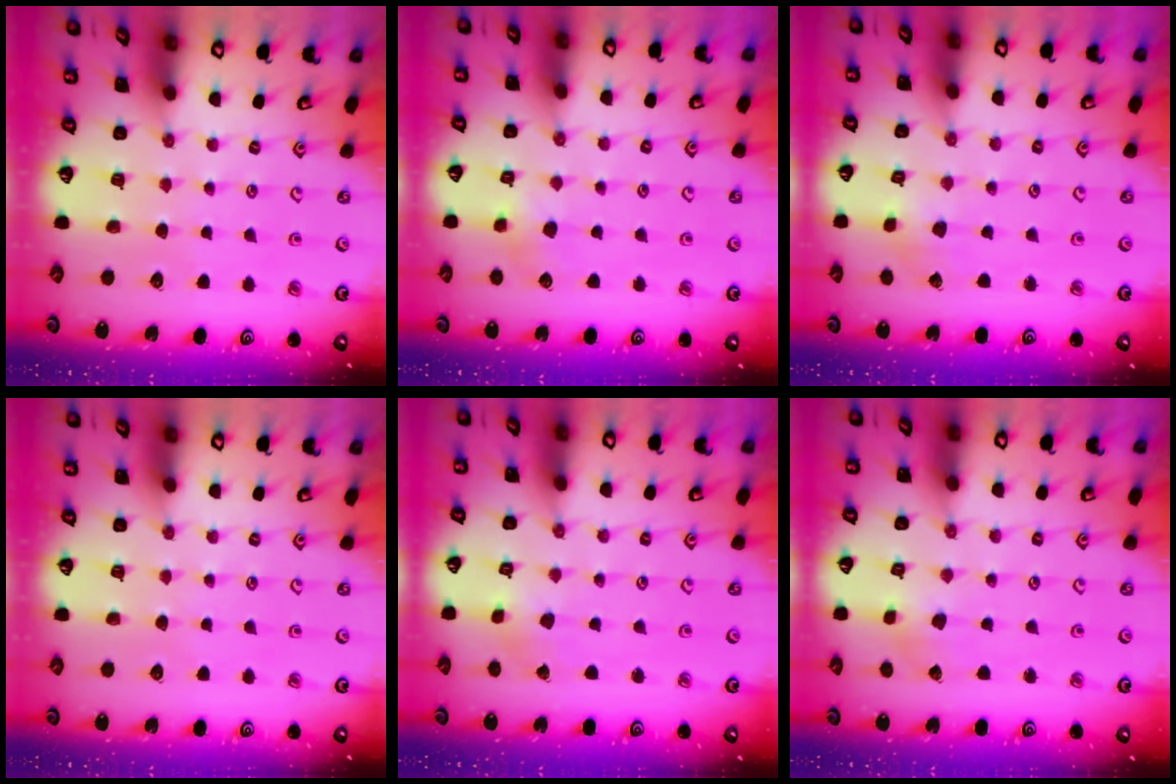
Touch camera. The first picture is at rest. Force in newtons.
{"total": 3.9, "press": 3.8, "slide": 0.8}
{"total": 1.5, "press": 1.5, "slide": 0.2}
{"total": 0.0}
{"total": 0.6, "press": 0.5, "slide": 0.2}
{"total": 2.3, "press": 2.3, "slide": 0.4}